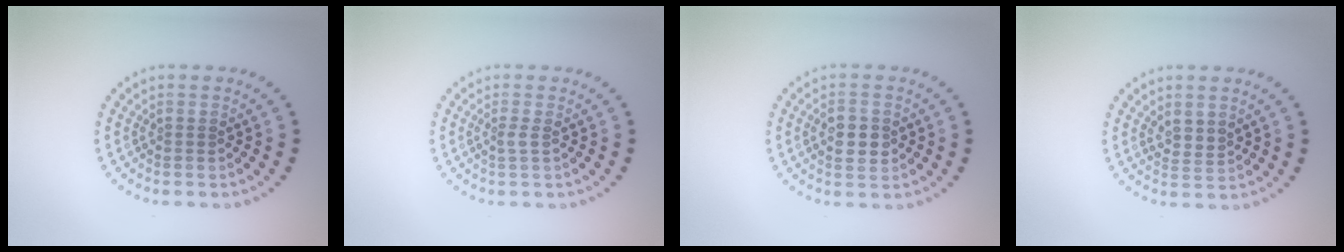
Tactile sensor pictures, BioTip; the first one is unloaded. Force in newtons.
{"total": 0.9, "press": 0.6, "slide": 0.7}
{"total": 2.9, "press": 2.9, "slide": 0.1}
{"total": 1.7, "press": 1.3, "slide": 1.1}